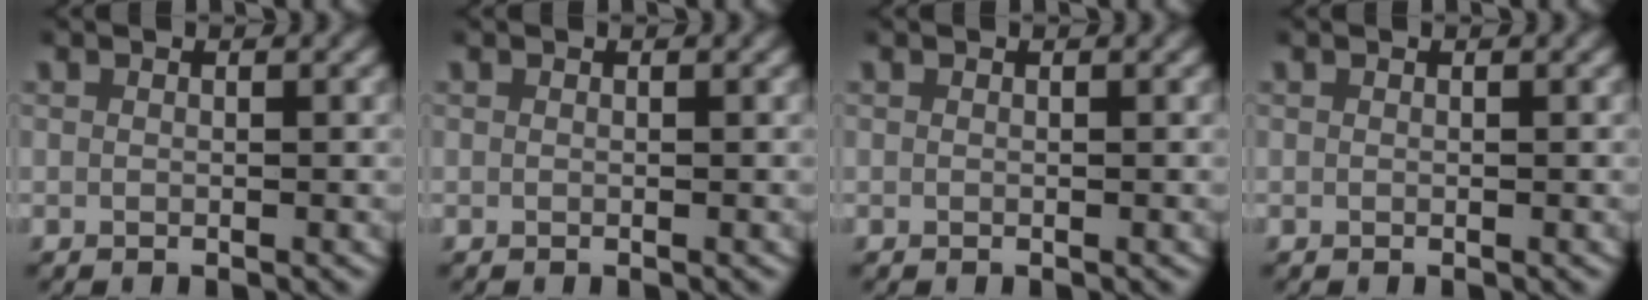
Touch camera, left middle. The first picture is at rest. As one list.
[{"total": 0.0}, {"total": 0.0}, {"total": 0.0}]